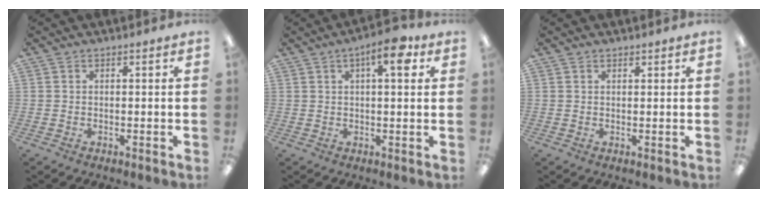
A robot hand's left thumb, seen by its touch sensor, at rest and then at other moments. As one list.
[{"total": 8.2, "force": [3.8, 2.7, 6.8], "torque": [-0.090, -0.010, 0.054]}, {"total": 0.9, "force": [0.8, 0.3, 0.1], "torque": [-0.002, 0.000, 0.015]}]